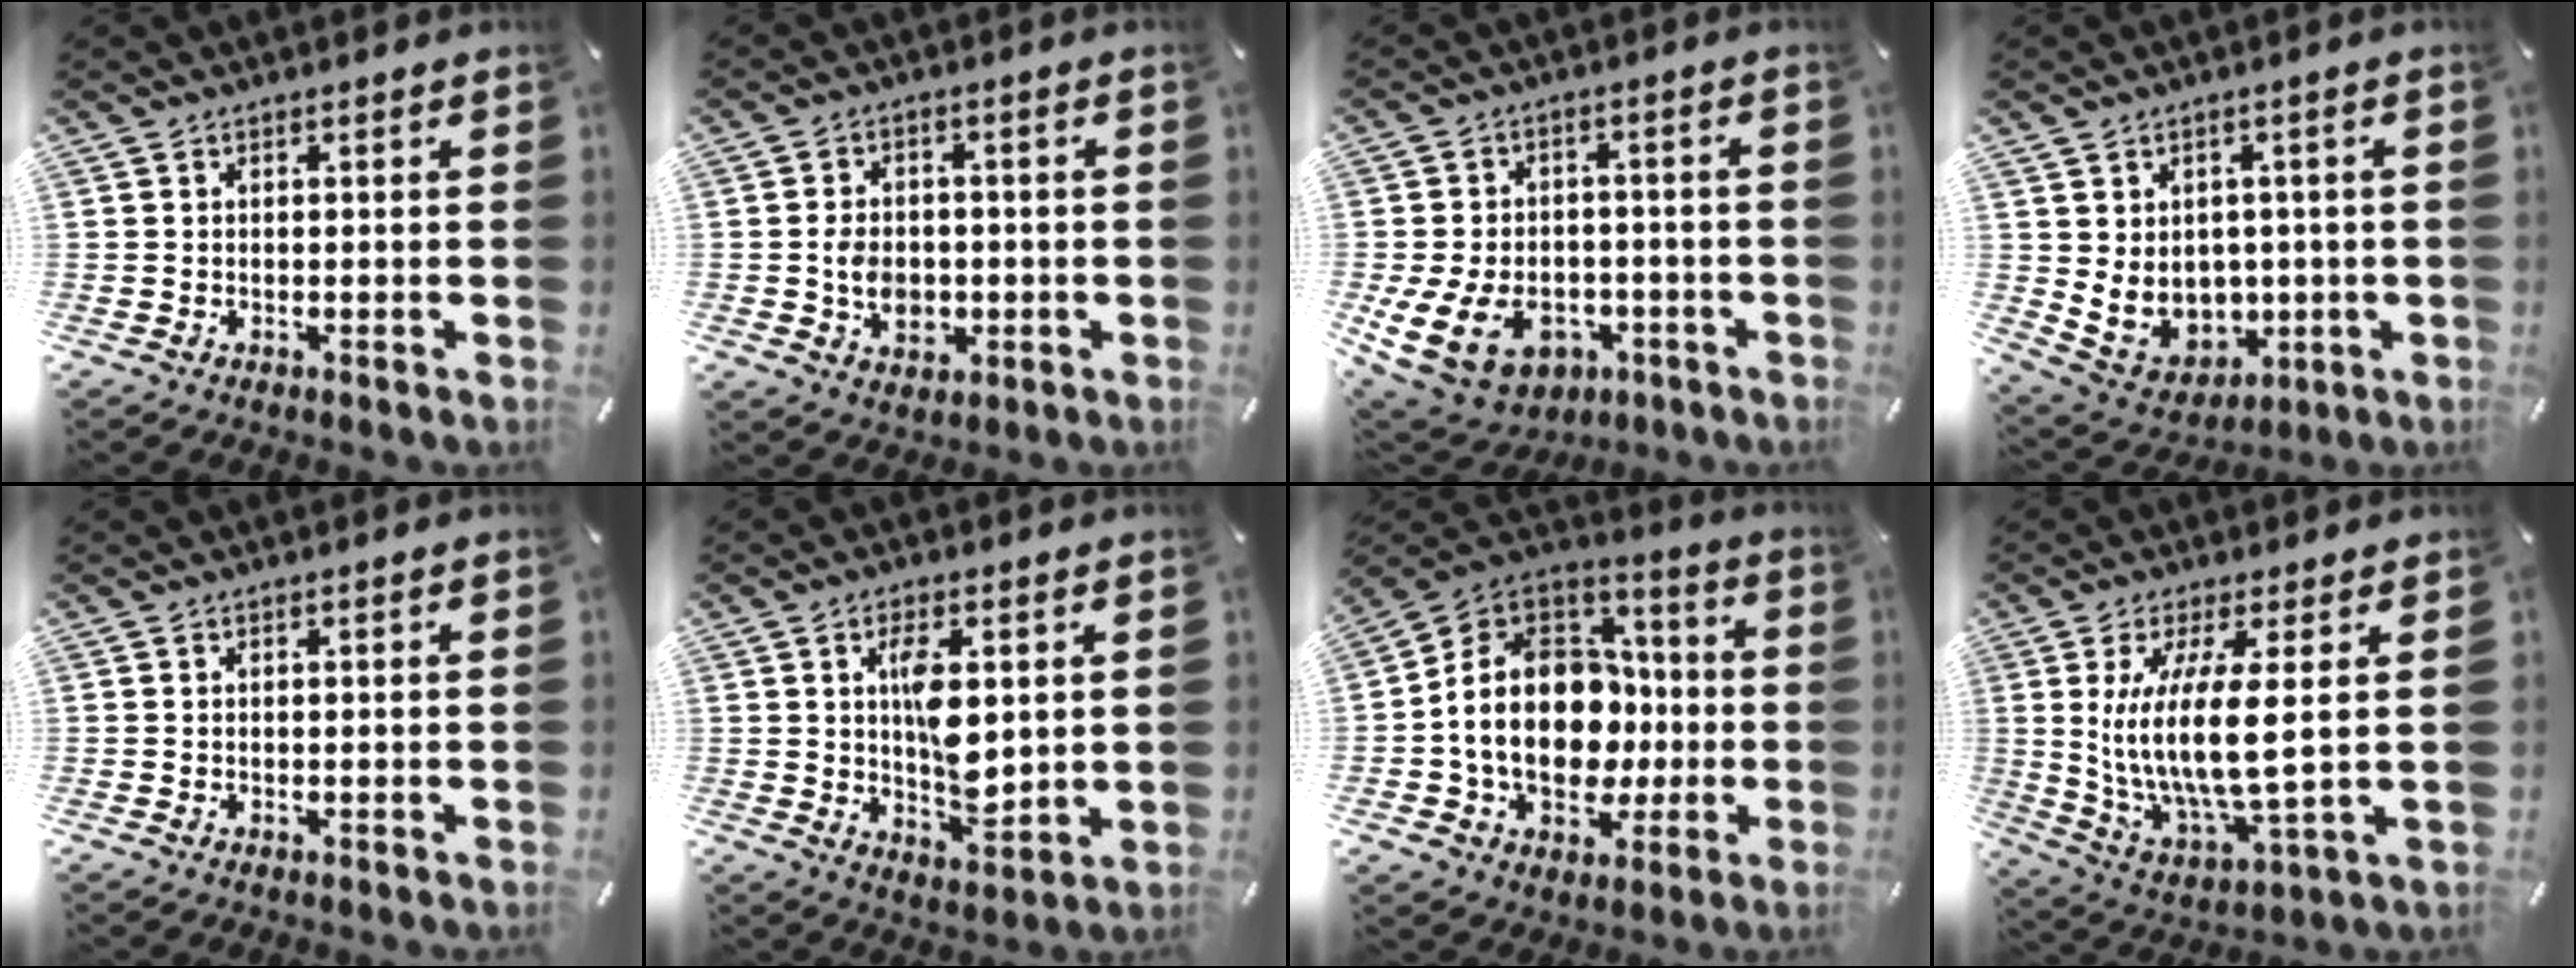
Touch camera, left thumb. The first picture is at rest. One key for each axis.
{"total": 7.2, "fx": -1.3, "fy": 5.9, "fz": 3.8, "tx": -0.083, "ty": 0.005, "tz": -0.025}
{"total": 12.3, "fx": -4.4, "fy": 9.0, "fz": 7.1, "tx": -0.147, "ty": 0.023, "tz": -0.071}
{"total": 8.5, "fx": 2.1, "fy": 7.9, "fz": 2.5, "tx": -0.058, "ty": -0.029, "tz": 0.052}
{"total": 0.0}
{"total": 9.5, "fx": 1.9, "fy": 4.8, "fz": 8.0, "tx": -0.136, "ty": -0.017, "tz": 0.024}
{"total": 18.8, "fx": -2.5, "fy": 14.7, "fz": 11.4, "tx": -0.227, "ty": 0.004, "tz": -0.036}
{"total": 14.0, "fx": 2.5, "fy": 3.8, "fz": 13.2, "tx": -0.292, "ty": -0.023, "tz": 0.042}